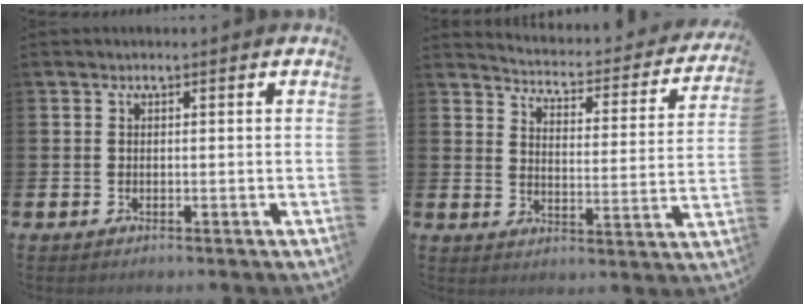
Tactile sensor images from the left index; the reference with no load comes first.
{"total": 3.6, "force": [3.5, 0.7, 0.7], "torque": [-0.033, -0.040, 0.050]}